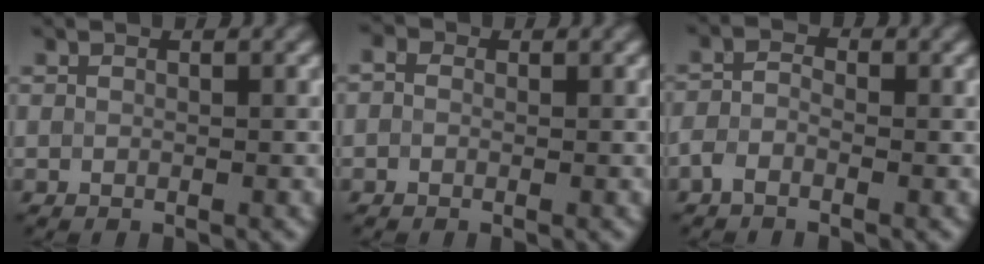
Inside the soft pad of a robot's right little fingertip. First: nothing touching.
{"total": 1.0, "force": [0.2, 0.8, 0.5], "torque": [-0.014, 0.002, -0.008]}
{"total": 2.0, "force": [-1.1, 1.0, 1.3], "torque": [-0.030, 0.005, -0.028]}